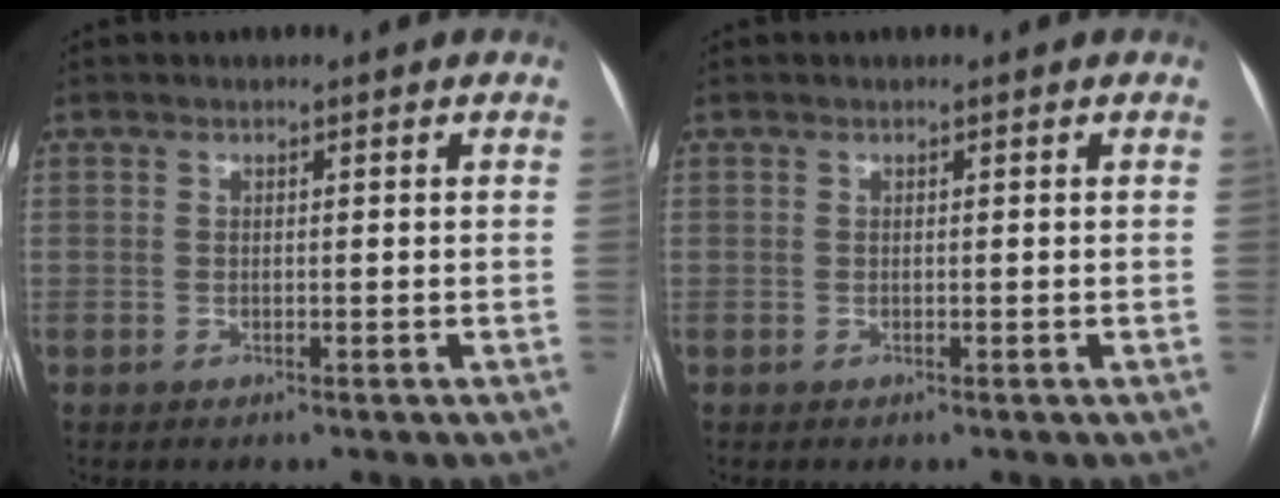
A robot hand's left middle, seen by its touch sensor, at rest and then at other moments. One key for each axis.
{"total": 0.0}